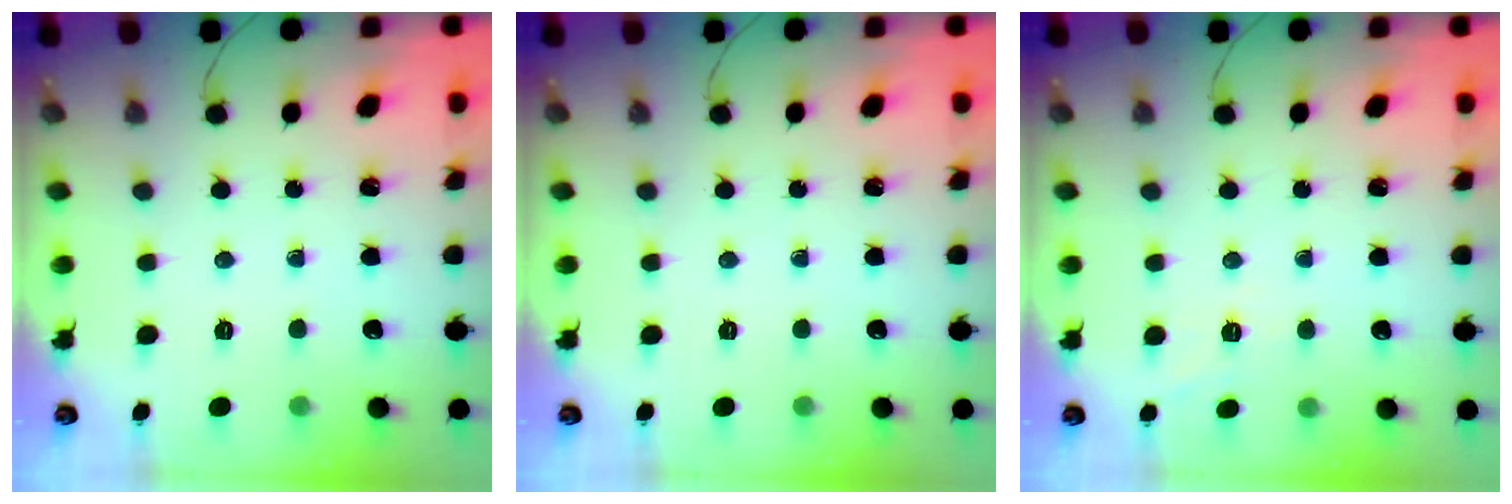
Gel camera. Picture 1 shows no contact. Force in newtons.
{"total": 0.0}
{"total": 2.0, "press": 1.5, "slide": 1.4}